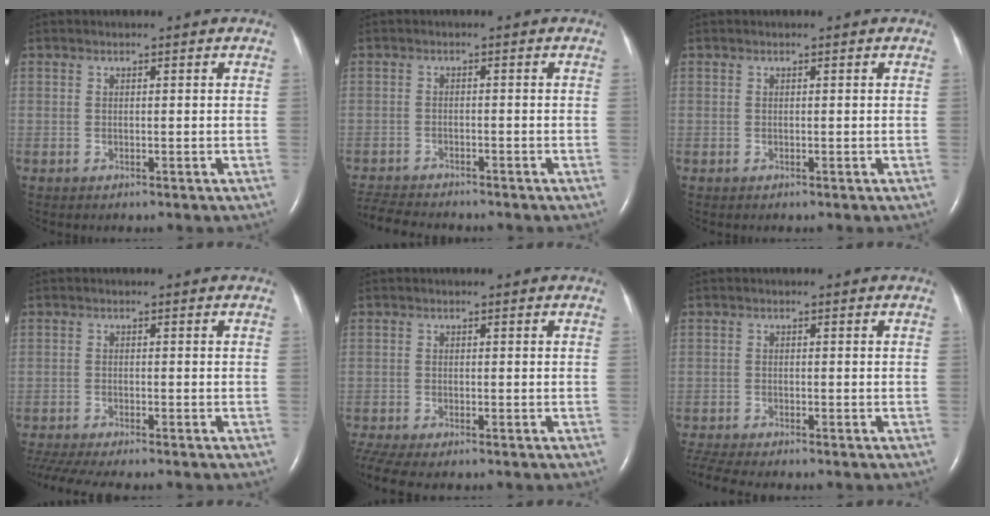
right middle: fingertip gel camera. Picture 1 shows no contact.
{"total": 7.1, "force": [-6.7, 0.8, 2.2], "torque": [-0.042, -0.015, -0.108]}
{"total": 0.0}
{"total": 9.7, "force": [-8.3, 0.9, 4.8], "torque": [-0.075, -0.011, -0.130]}
{"total": 6.8, "force": [-5.3, 1.9, 3.9], "torque": [-0.085, -0.008, -0.089]}
{"total": 5.5, "force": [-4.9, 0.0, 2.4], "torque": [-0.050, -0.014, -0.085]}